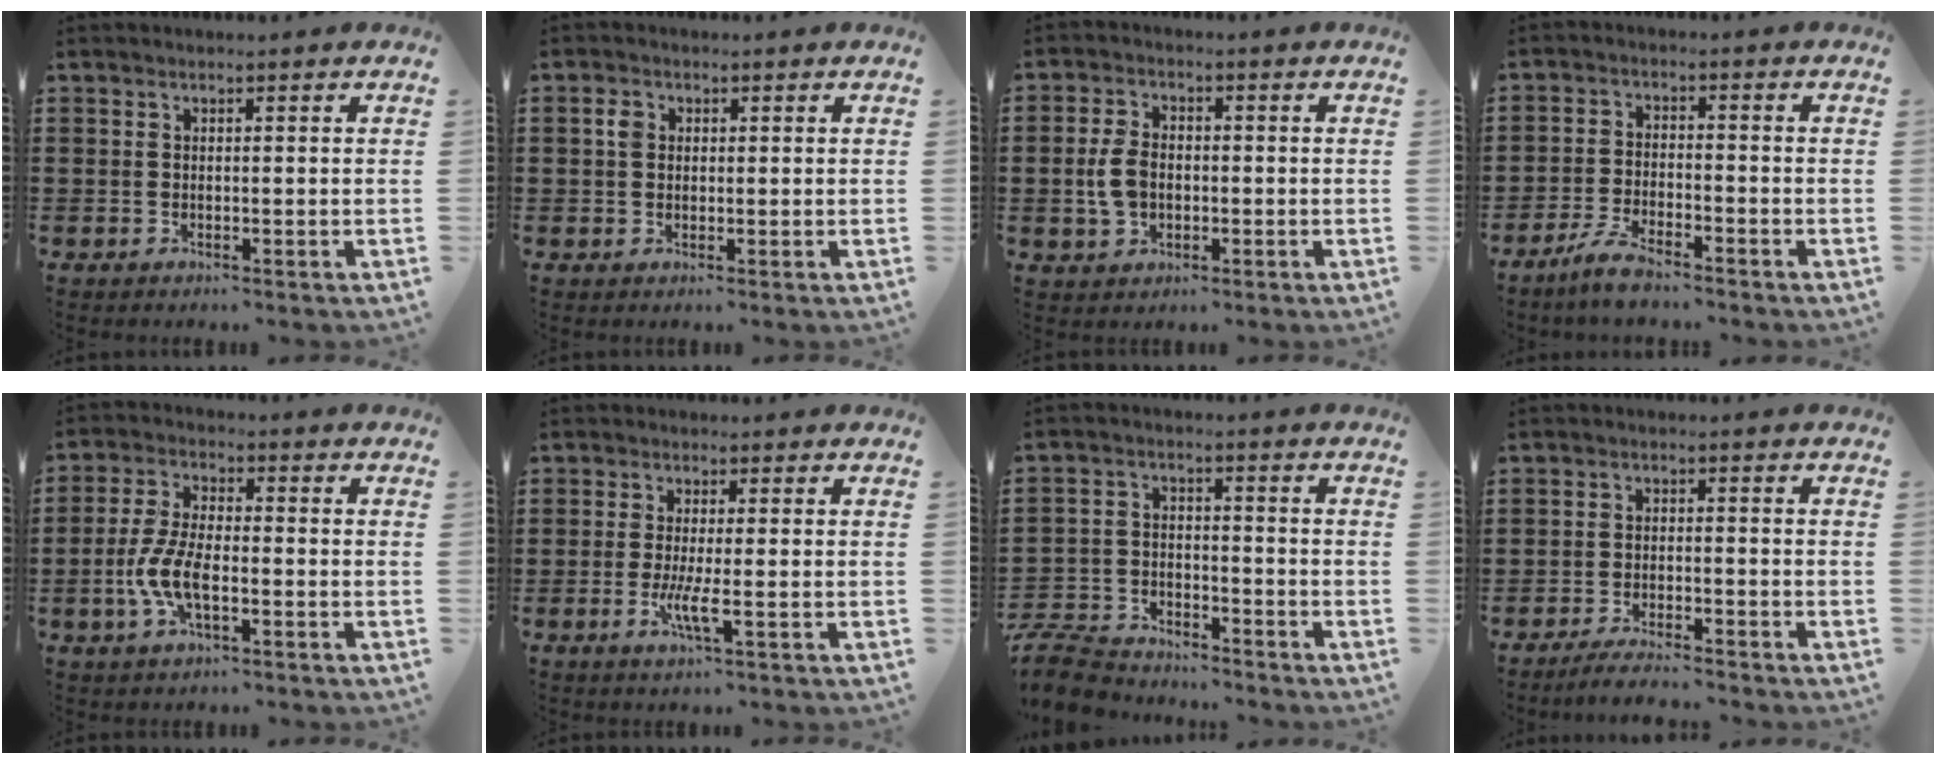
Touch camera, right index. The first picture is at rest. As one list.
[{"total": 1.7, "force": [0.4, 1.4, 1.0], "torque": [-0.021, 0.008, 0.008]}, {"total": 5.0, "force": [-0.6, 3.3, 3.7], "torque": [-0.096, -0.001, -0.016]}, {"total": 4.1, "force": [-3.5, 0.5, 2.1], "torque": [-0.058, -0.003, -0.072]}, {"total": 6.8, "force": [-2.2, 2.7, 5.8], "torque": [-0.138, -0.008, -0.048]}, {"total": 3.9, "force": [-1.1, 0.1, 3.7], "torque": [-0.076, -0.013, -0.024]}, {"total": 6.7, "force": [-6.5, 1.4, 1.2], "torque": [-0.041, 0.007, -0.131]}, {"total": 2.9, "force": [-2.8, -0.2, 0.6], "torque": [-0.012, 0.001, -0.056]}]